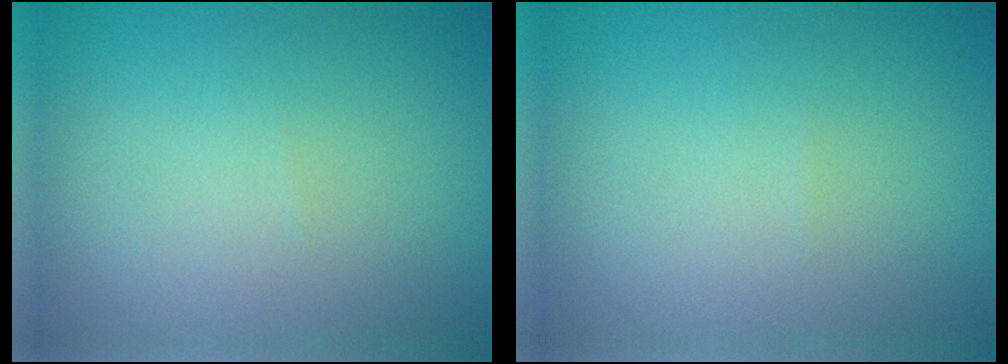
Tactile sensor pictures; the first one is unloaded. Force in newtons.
{"total": 0.0}